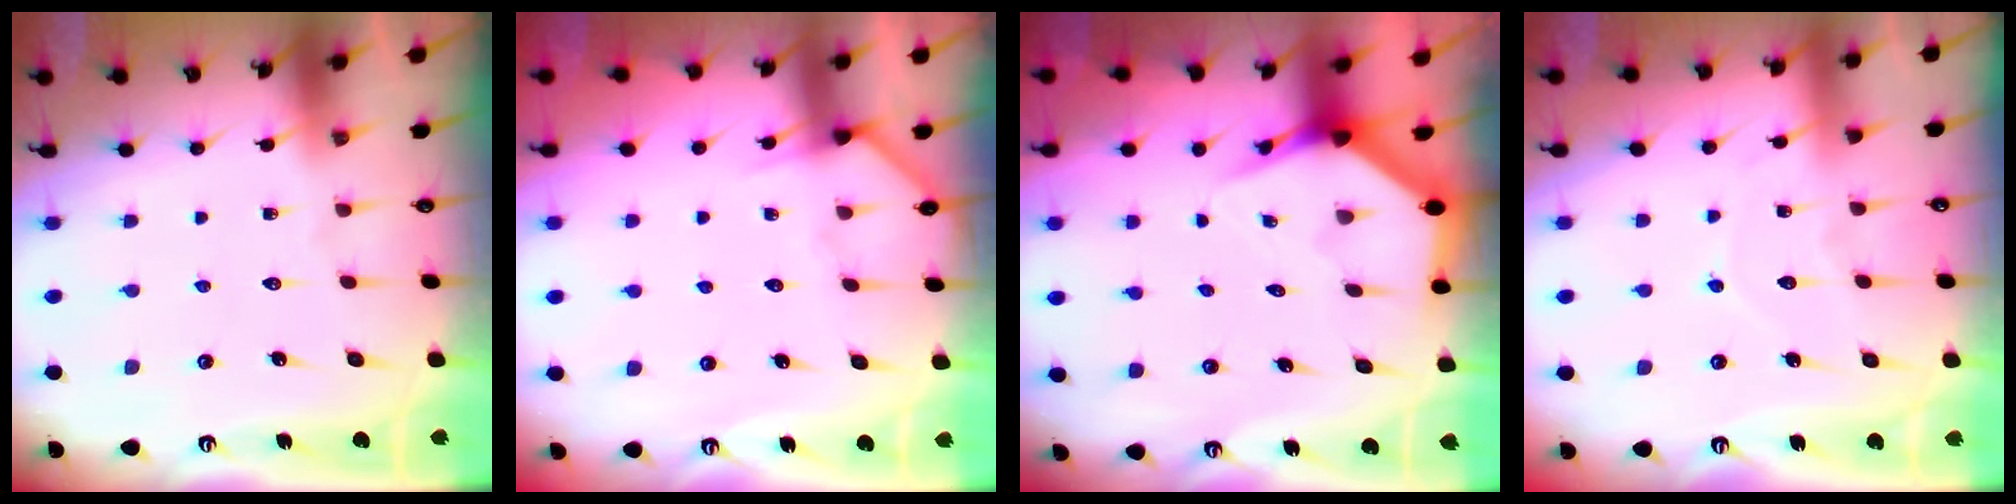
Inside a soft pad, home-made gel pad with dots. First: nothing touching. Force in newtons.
{"total": 4.9, "press": 4.9, "slide": 0.4}
{"total": 4.0, "press": 4.0, "slide": 0.2}
{"total": 6.0, "press": 5.9, "slide": 0.6}